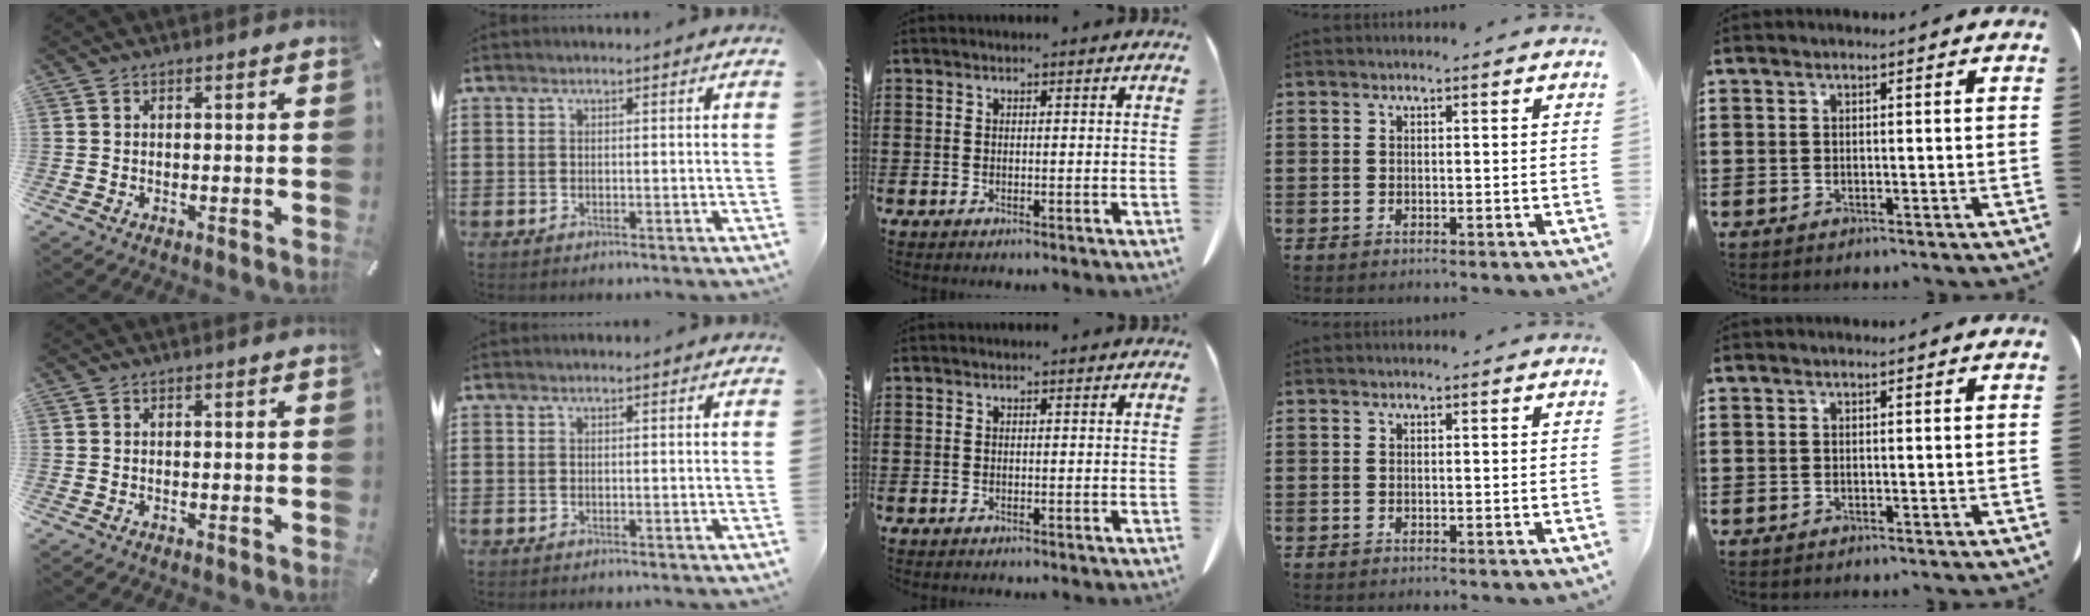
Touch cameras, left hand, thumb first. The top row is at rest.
{}